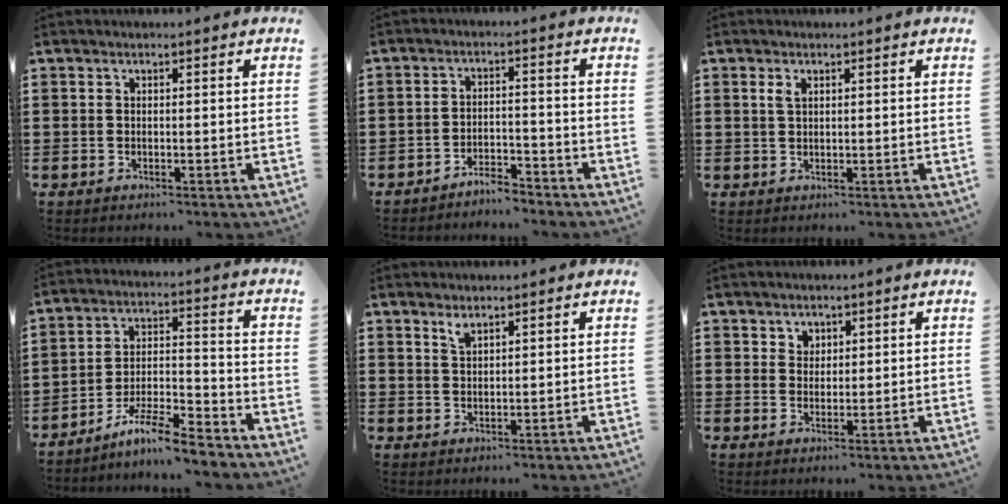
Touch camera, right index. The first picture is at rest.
{"total": 3.4, "force": [-3.4, 0.2, 0.1], "torque": [-0.010, 0.004, -0.072]}
{"total": 1.6, "force": [0.8, 0.8, 1.2], "torque": [-0.026, 0.004, 0.014]}
{"total": 7.9, "force": [-6.9, 0.5, 3.7], "torque": [-0.067, 0.009, -0.131]}
{"total": 2.0, "force": [1.6, 0.6, 1.0], "torque": [-0.023, 0.002, 0.029]}
{"total": 2.3, "force": [1.5, 1.6, 0.1], "torque": [-0.009, 0.007, 0.029]}